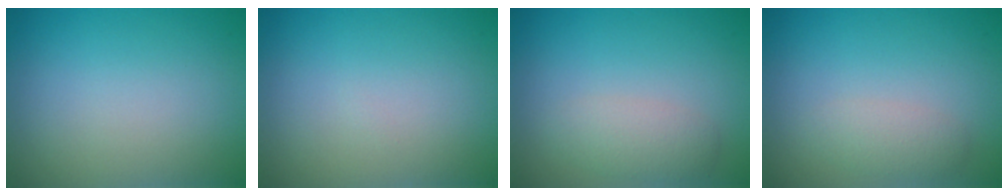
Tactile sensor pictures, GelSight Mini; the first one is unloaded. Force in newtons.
{"total": 0.0}
{"total": 2.3, "press": 2.3, "slide": 0.1}
{"total": 1.7, "press": 1.7, "slide": 0.1}